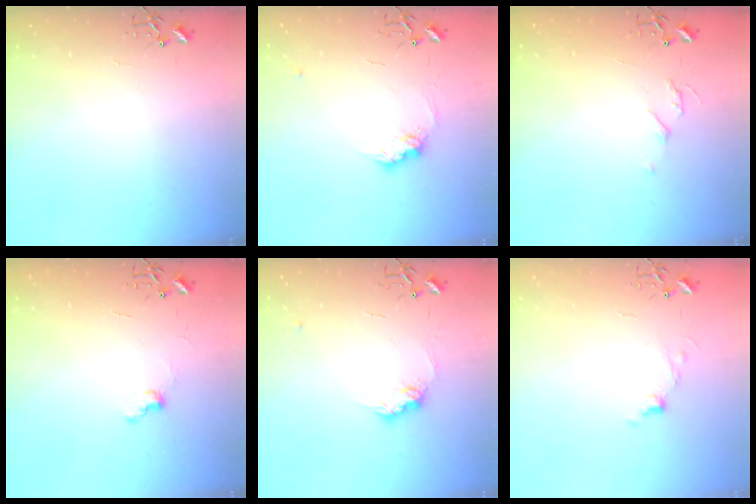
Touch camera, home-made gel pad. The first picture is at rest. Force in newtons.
{"total": 9.4, "press": 9.3, "slide": 0.5}
{"total": 5.0, "press": 5.0, "slide": 0.7}
{"total": 6.6, "press": 6.6, "slide": 0.7}
{"total": 9.4, "press": 9.3, "slide": 0.5}
{"total": 6.8, "press": 6.8, "slide": 0.7}